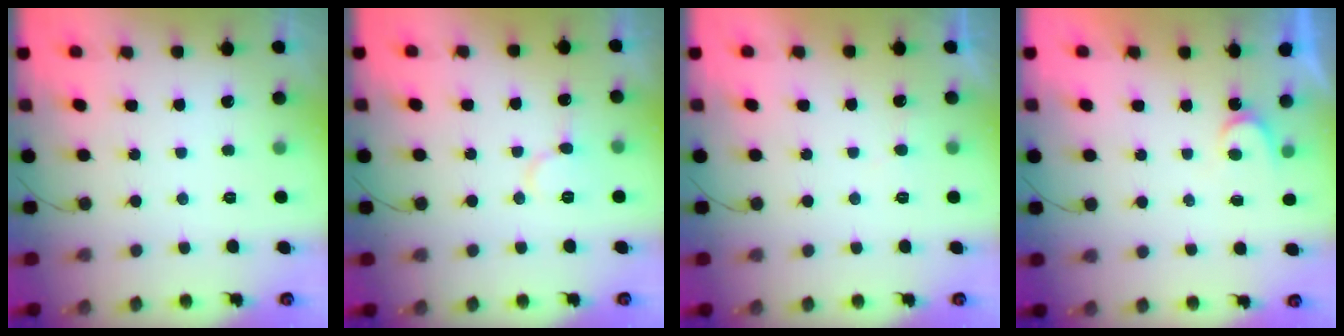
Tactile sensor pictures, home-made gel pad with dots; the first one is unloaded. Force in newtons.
{"total": 7.8, "press": 7.8, "slide": 0.9}
{"total": 5.0, "press": 5.0, "slide": 0.3}
{"total": 3.7, "press": 3.7, "slide": 0.3}